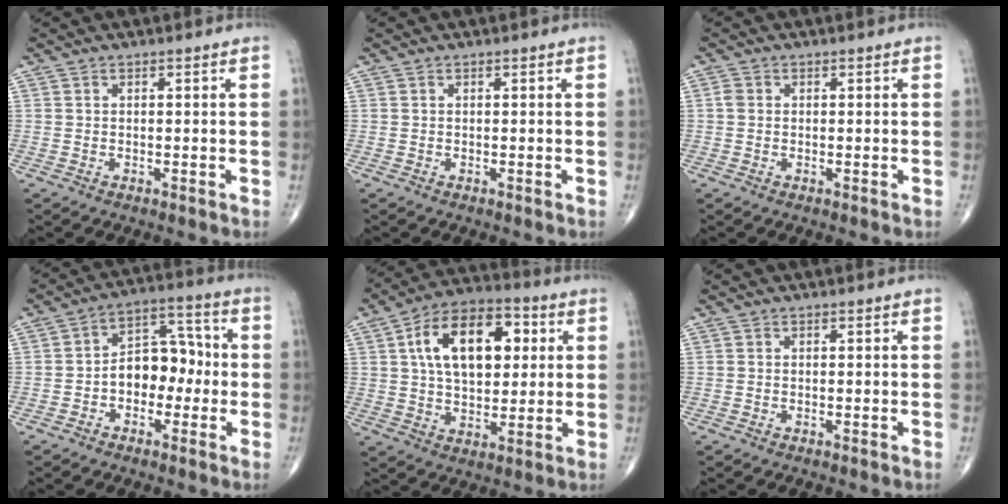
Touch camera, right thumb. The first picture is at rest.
{"total": 0.0}
{"total": 1.2, "force": [0.0, 1.1, 0.6], "torque": [-0.009, 0.002, -0.001]}
{"total": 10.0, "force": [-1.5, 6.8, 7.1], "torque": [-0.074, 0.044, -0.035]}
{"total": 17.5, "force": [4.4, 10.0, 13.7], "torque": [-0.198, 0.010, 0.070]}
{"total": 0.0}